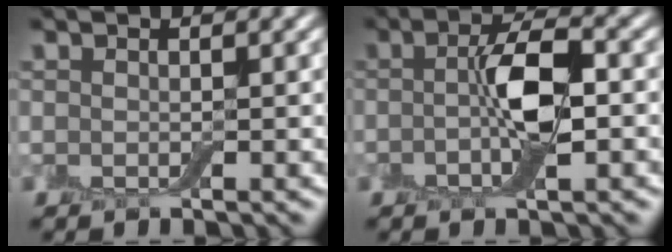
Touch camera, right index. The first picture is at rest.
{"total": 4.6, "force": [-0.5, 1.3, 4.4], "torque": [-0.084, 0.004, -0.014]}